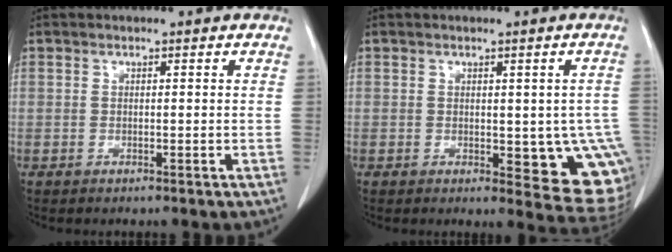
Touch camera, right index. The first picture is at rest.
{"total": 10.9, "force": [-1.7, 4.4, 9.8], "torque": [-0.094, -0.009, -0.011]}